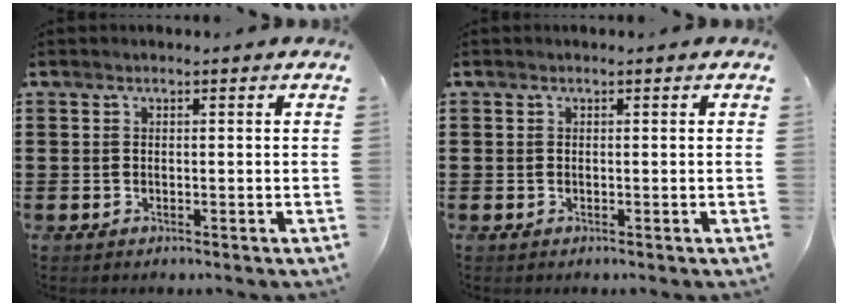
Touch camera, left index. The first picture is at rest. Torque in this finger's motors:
{"motor_torque": [-0.01, 0.00, 0.00, 0.00]}